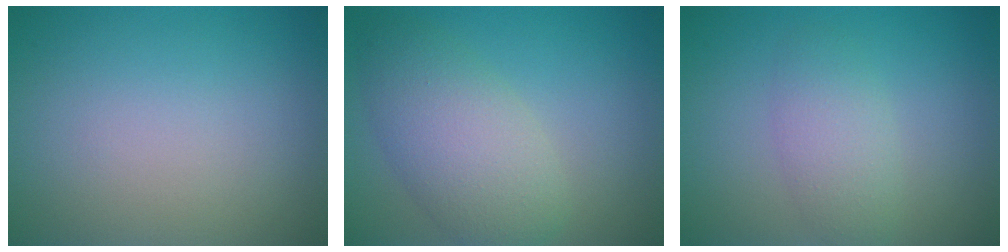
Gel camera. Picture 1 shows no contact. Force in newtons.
{"total": 5.5, "press": 5.5, "slide": 0.3}
{"total": 2.7, "press": 2.7, "slide": 0.1}